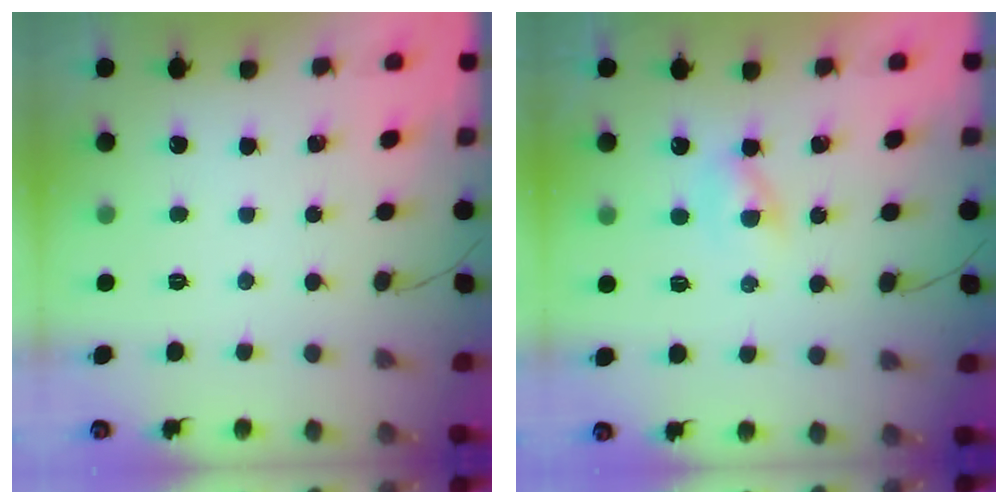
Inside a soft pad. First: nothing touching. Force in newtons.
{"total": 1.7, "press": 1.5, "slide": 0.7}